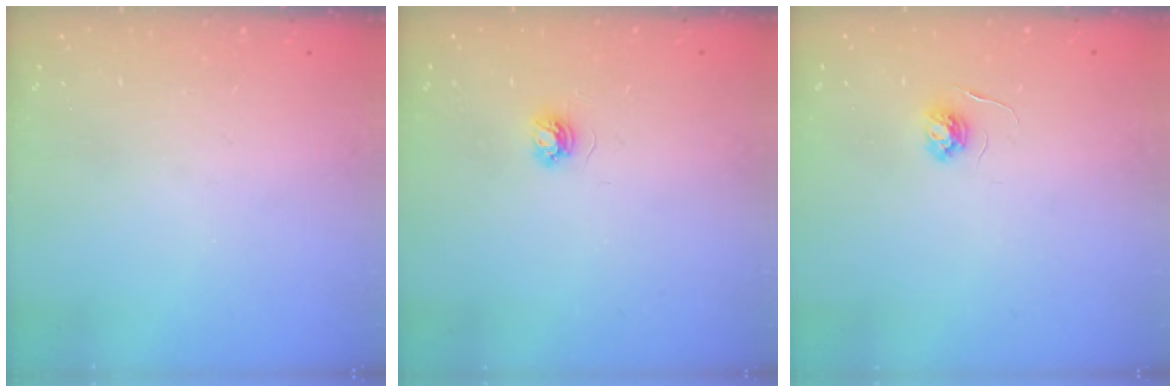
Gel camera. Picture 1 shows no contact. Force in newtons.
{"total": 3.4, "press": 3.4, "slide": 0.4}
{"total": 3.8, "press": 3.8, "slide": 0.4}